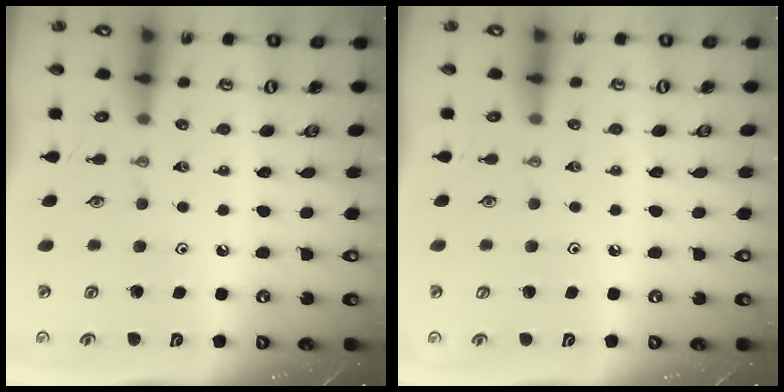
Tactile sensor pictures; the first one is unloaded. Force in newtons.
{"total": 0.7, "press": 0.1, "slide": 0.7}